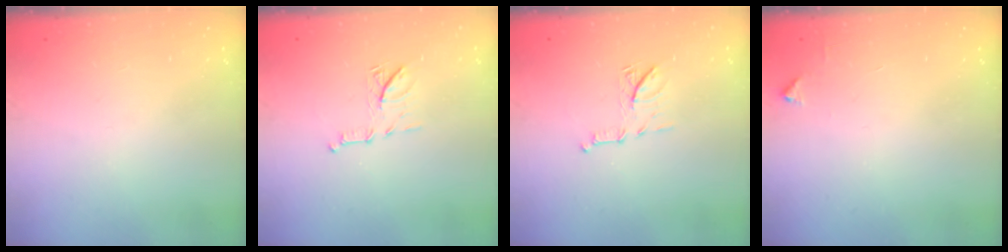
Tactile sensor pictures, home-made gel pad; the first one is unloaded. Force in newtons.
{"total": 8.6, "press": 8.5, "slide": 1.1}
{"total": 8.6, "press": 8.5, "slide": 1.1}
{"total": 2.1, "press": 2.1, "slide": 0.3}